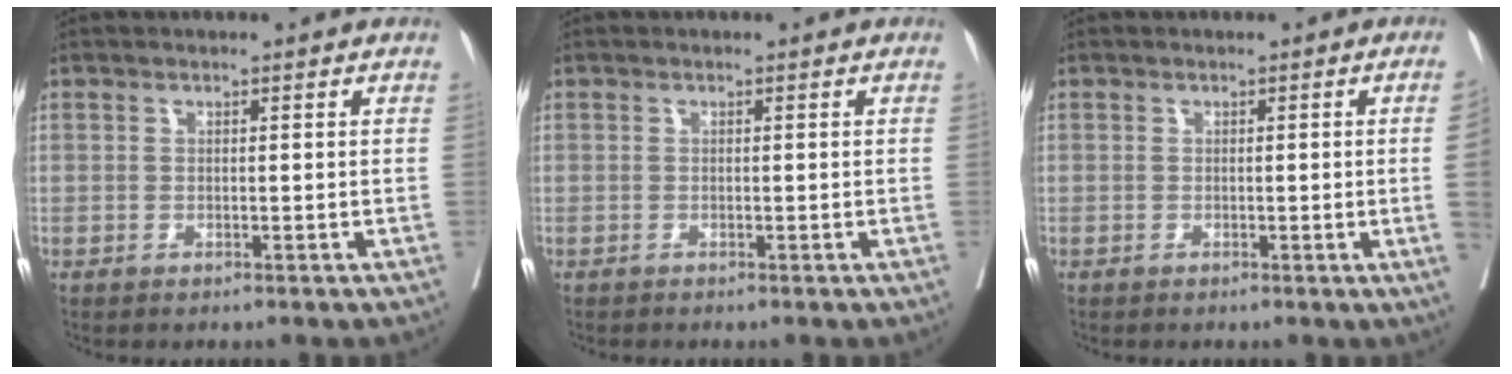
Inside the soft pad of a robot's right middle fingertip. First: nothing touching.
{"total": 0.0}
{"total": 3.3, "force": [-0.4, -1.4, 3.0], "torque": [-0.041, -0.007, -0.001]}